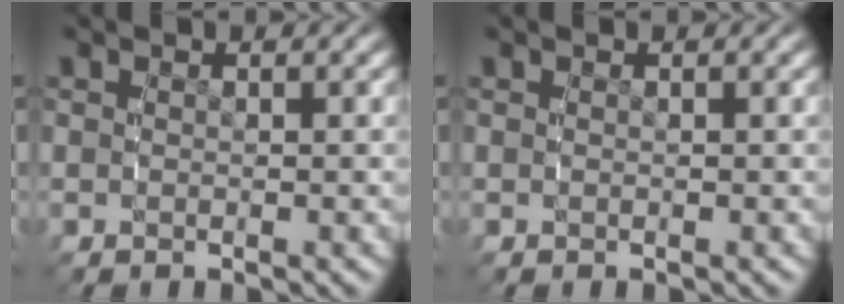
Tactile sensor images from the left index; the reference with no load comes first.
{"total": 0.0}